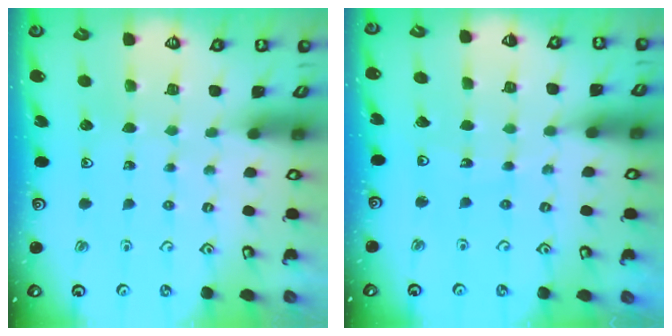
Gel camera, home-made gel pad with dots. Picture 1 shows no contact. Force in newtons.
{"total": 4.6, "press": 4.6, "slide": 0.5}